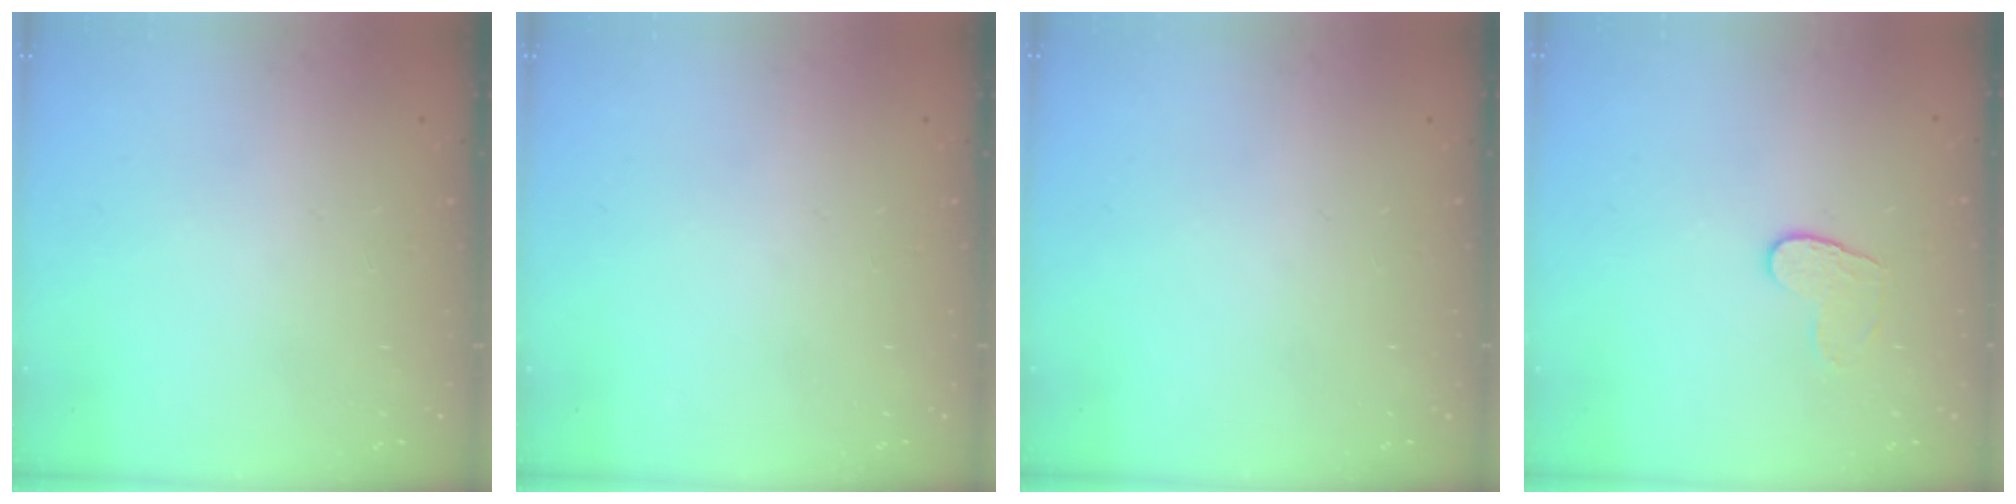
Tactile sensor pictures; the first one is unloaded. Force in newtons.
{"total": 0.0}
{"total": 0.0}
{"total": 5.8, "press": 5.7, "slide": 0.5}